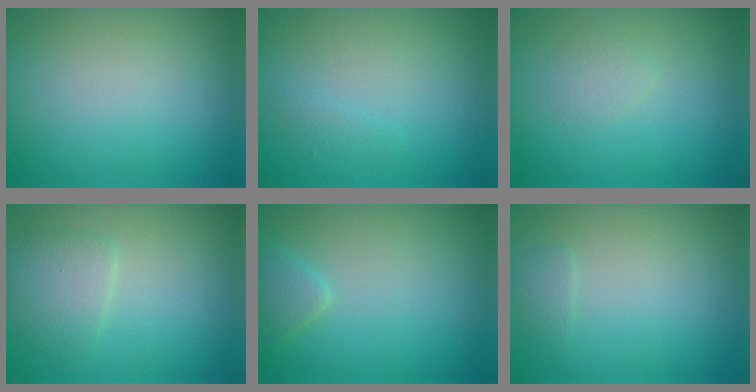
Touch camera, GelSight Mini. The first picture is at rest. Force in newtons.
{"total": 0.6, "press": 0.6, "slide": 0.0}
{"total": 0.9, "press": 0.9, "slide": 0.1}
{"total": 2.4, "press": 2.4, "slide": 0.0}
{"total": 1.9, "press": 1.9, "slide": 0.1}
{"total": 0.7, "press": 0.7, "slide": 0.2}